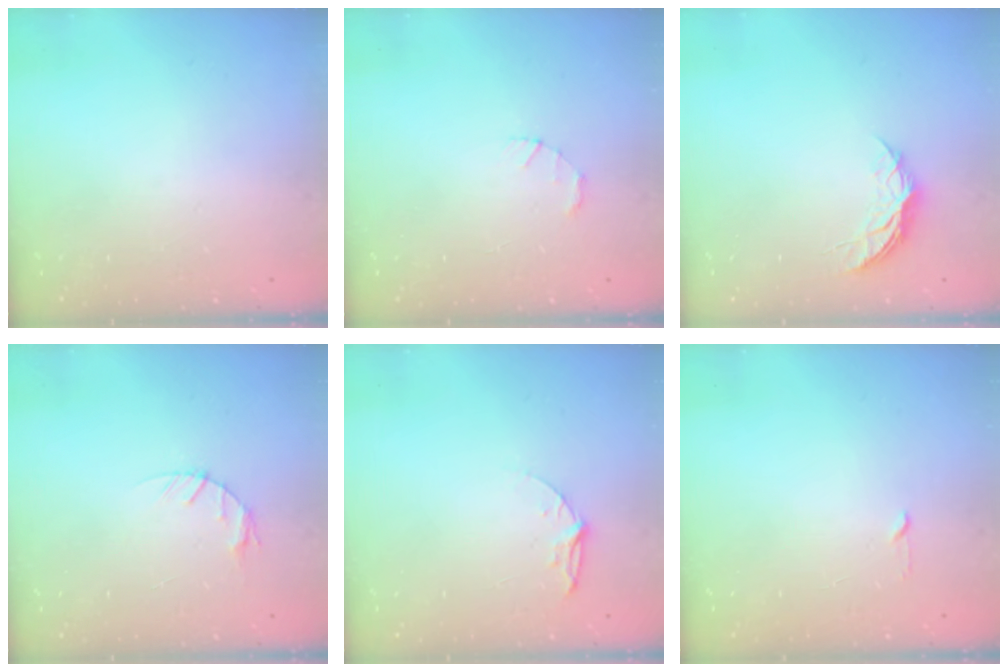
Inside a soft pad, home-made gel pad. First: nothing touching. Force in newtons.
{"total": 1.4, "press": 1.3, "slide": 0.3}
{"total": 5.2, "press": 5.1, "slide": 0.5}
{"total": 3.3, "press": 3.2, "slide": 0.5}
{"total": 5.3, "press": 5.3, "slide": 0.5}
{"total": 2.3, "press": 2.2, "slide": 0.3}